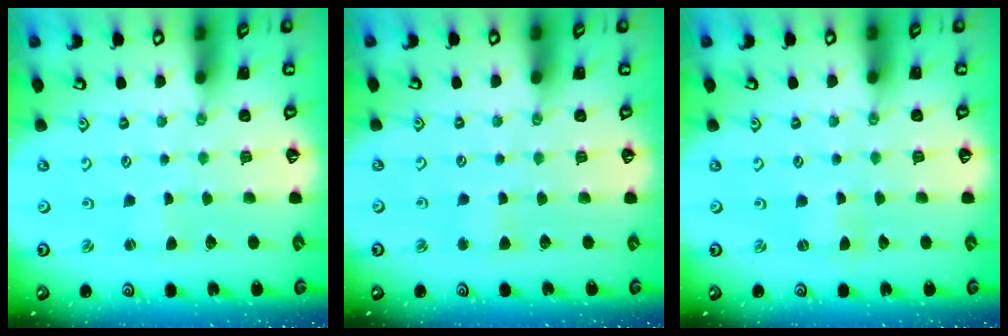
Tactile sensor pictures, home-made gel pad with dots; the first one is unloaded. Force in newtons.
{"total": 2.5, "press": 2.5, "slide": 0.3}
{"total": 0.0}